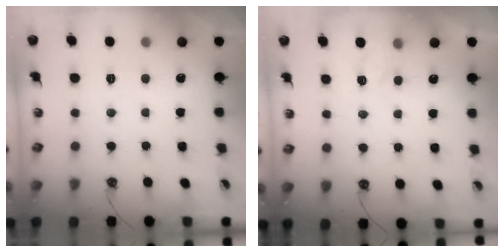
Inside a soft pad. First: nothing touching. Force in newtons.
{"total": 3.8, "press": 3.7, "slide": 0.5}